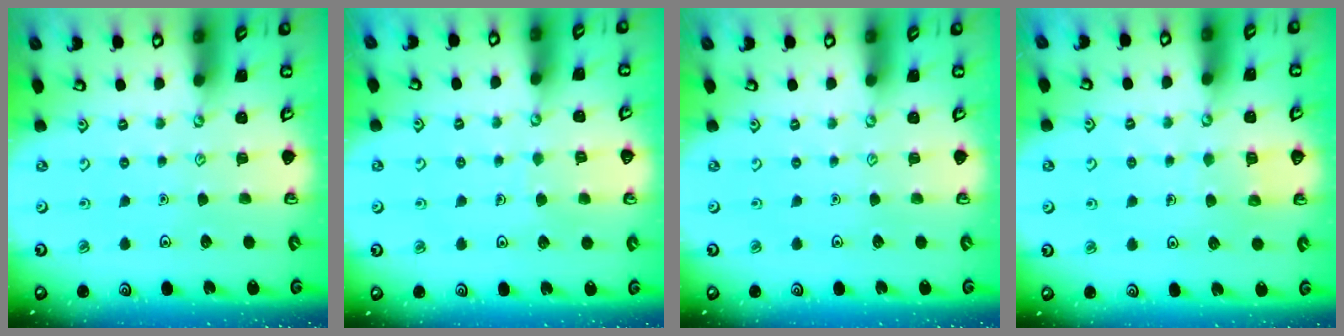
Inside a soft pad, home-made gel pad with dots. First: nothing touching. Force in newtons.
{"total": 2.9, "press": 2.9, "slide": 0.2}
{"total": 0.0}
{"total": 4.4, "press": 4.4, "slide": 0.3}